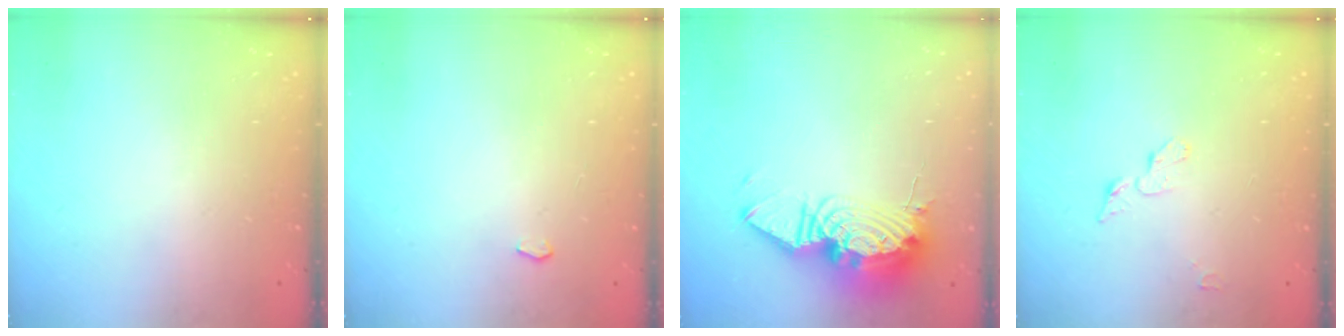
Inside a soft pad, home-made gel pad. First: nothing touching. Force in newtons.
{"total": 2.0, "press": 1.9, "slide": 0.3}
{"total": 16.1, "press": 16.1, "slide": 1.3}
{"total": 4.3, "press": 4.3, "slide": 0.5}